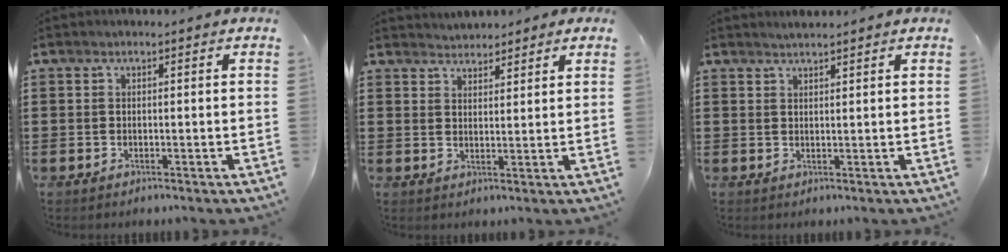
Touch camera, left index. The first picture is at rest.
{"total": 2.5, "force": [2.4, 0.4, -0.2], "torque": [-0.003, -0.001, 0.047]}
{"total": 1.2, "force": [1.2, -0.1, 0.3], "torque": [-0.006, 0.001, 0.023]}